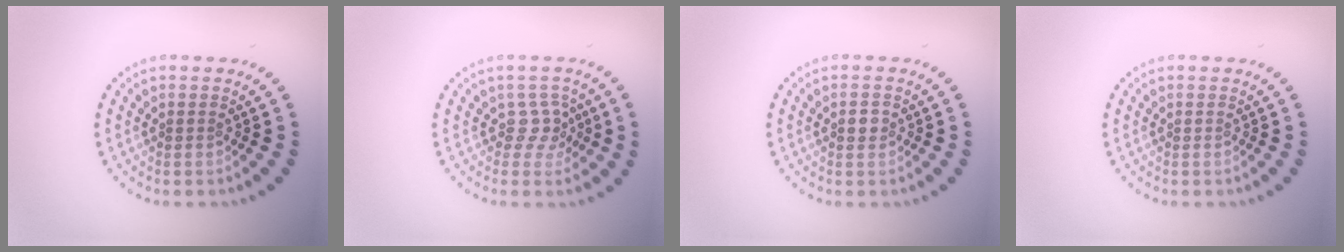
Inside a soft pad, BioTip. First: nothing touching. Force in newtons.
{"total": 2.0, "press": 1.5, "slide": 1.4}
{"total": 1.0, "press": 1.0, "slide": 0.3}
{"total": 0.0}